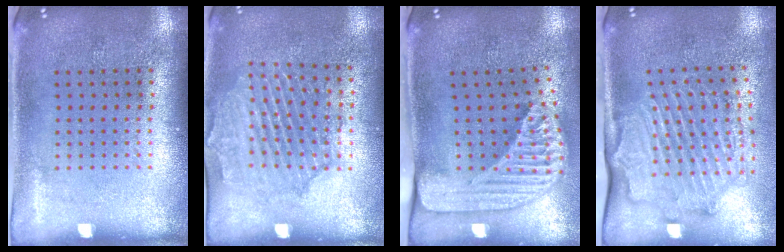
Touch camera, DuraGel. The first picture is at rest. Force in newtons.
{"total": 1.6, "press": 1.6, "slide": 0.2}
{"total": 2.5, "press": 1.7, "slide": 1.7}
{"total": 2.1, "press": 2.0, "slide": 0.4}